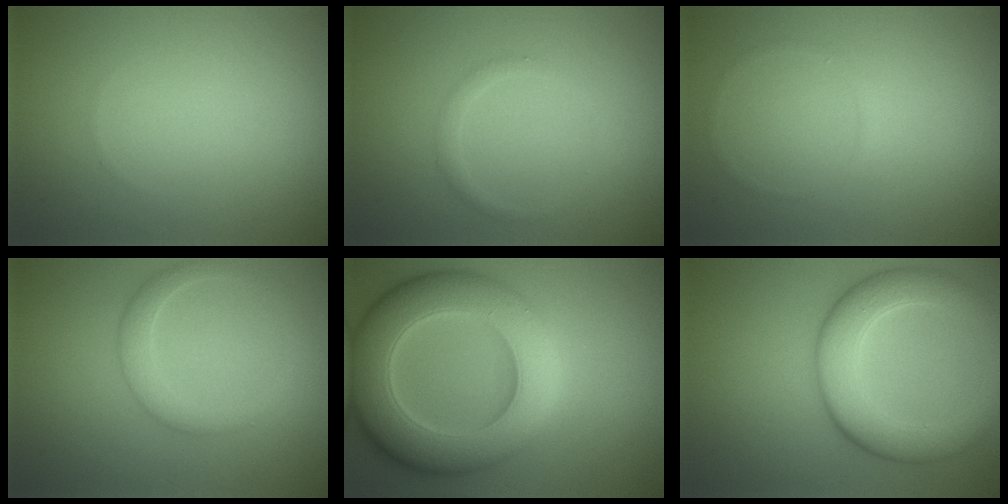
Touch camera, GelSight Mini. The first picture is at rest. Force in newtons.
{"total": 1.0, "press": 1.0, "slide": 0.0}
{"total": 0.5, "press": 0.5, "slide": 0.1}
{"total": 2.4, "press": 2.4, "slide": 0.2}
{"total": 11.5, "press": 11.5, "slide": 0.9}
{"total": 6.8, "press": 6.8, "slide": 0.5}